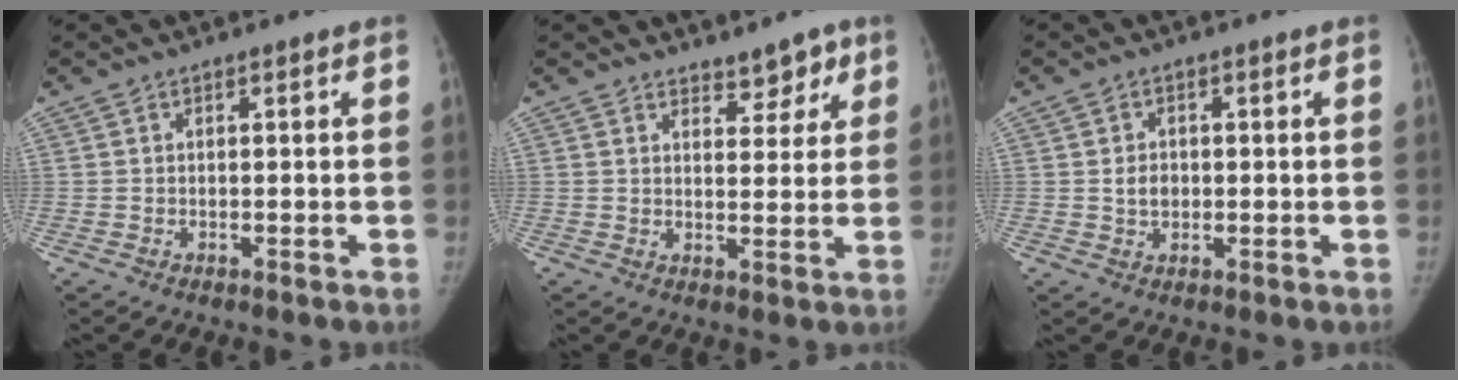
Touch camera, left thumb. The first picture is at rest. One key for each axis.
{"total": 5.1, "fx": 3.8, "fy": 2.7, "fz": 2.0, "tx": 0.010, "ty": -0.023, "tz": 0.054}
{"total": 3.3, "fx": 0.1, "fy": 2.7, "fz": 2.0, "tx": -0.022, "ty": 0.000, "tz": 0.003}